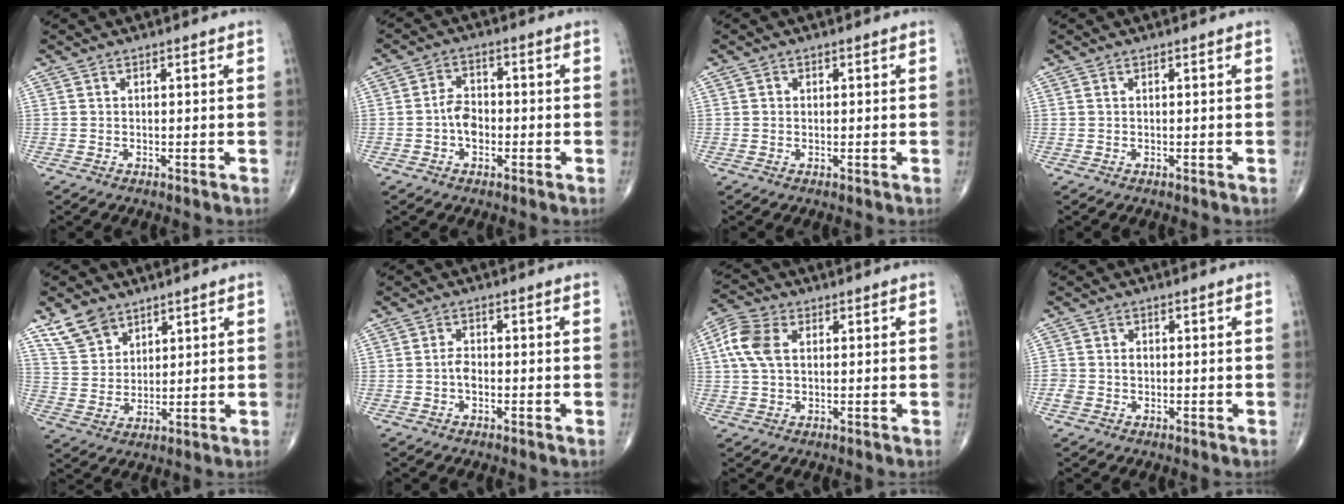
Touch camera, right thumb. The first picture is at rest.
{"total": 4.8, "force": [-1.2, 3.4, 3.2], "torque": [-0.045, 0.017, -0.028]}
{"total": 0.8, "force": [0.1, 0.8, 0.2], "torque": [0.000, 0.001, 0.001]}
{"total": 0.0}
{"total": 7.7, "force": [5.3, 4.8, 2.8], "torque": [-0.038, -0.022, 0.112]}
{"total": 2.2, "force": [-0.7, 1.4, 1.6], "torque": [-0.027, 0.006, -0.017]}
{"total": 7.7, "force": [1.6, 4.9, 5.8], "torque": [-0.137, 0.017, 0.028]}
{"total": 2.6, "force": [-0.4, 2.2, 1.4], "torque": [-0.022, 0.010, -0.004]}